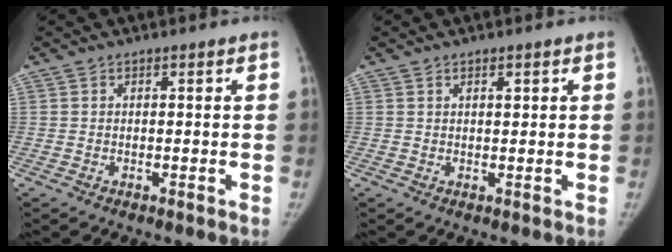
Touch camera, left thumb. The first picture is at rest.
{"total": 1.2, "force": [0.7, 0.5, 0.9], "torque": [-0.008, -0.002, 0.010]}